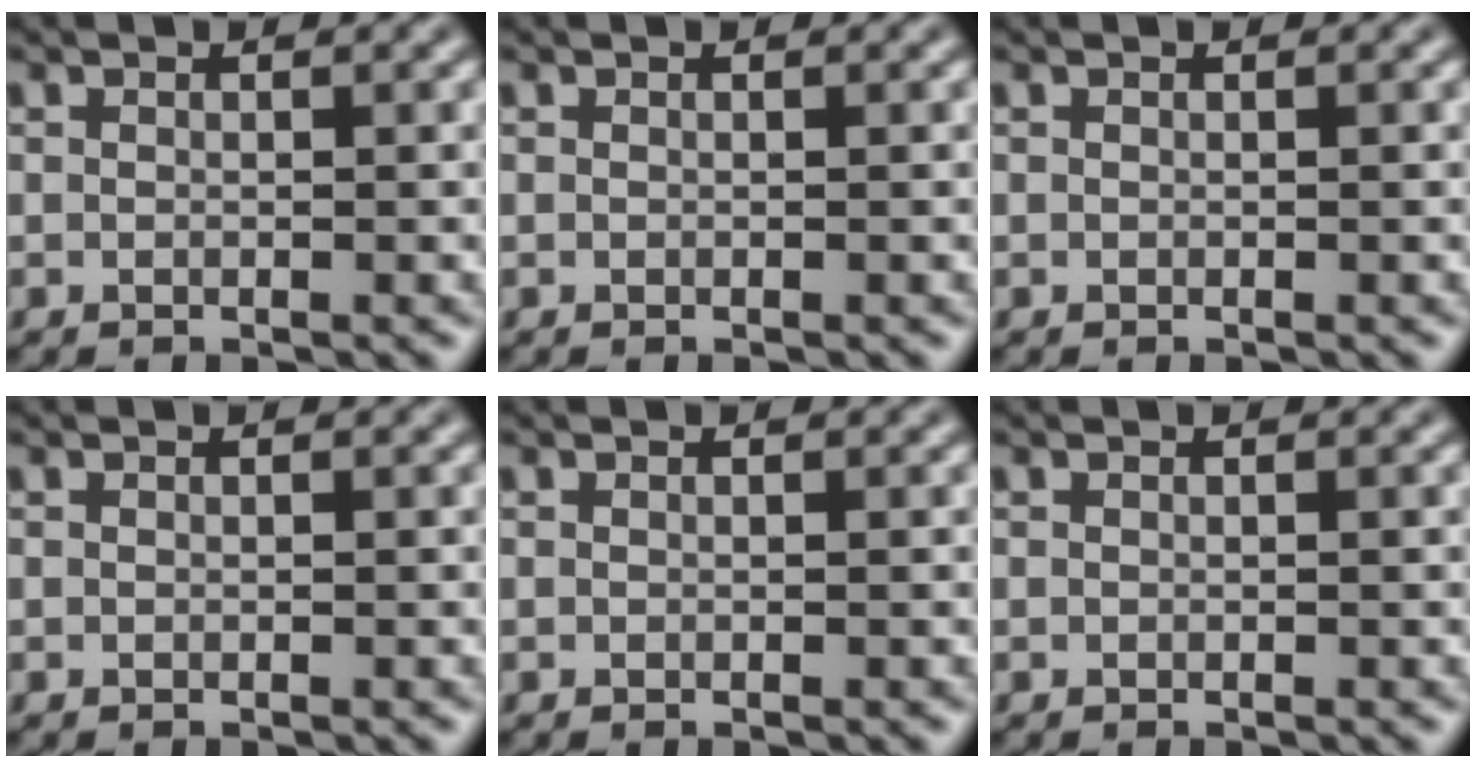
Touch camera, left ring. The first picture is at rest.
{"total": 0.0}
{"total": 0.0}
{"total": 0.0}
{"total": 0.0}
{"total": 0.0}